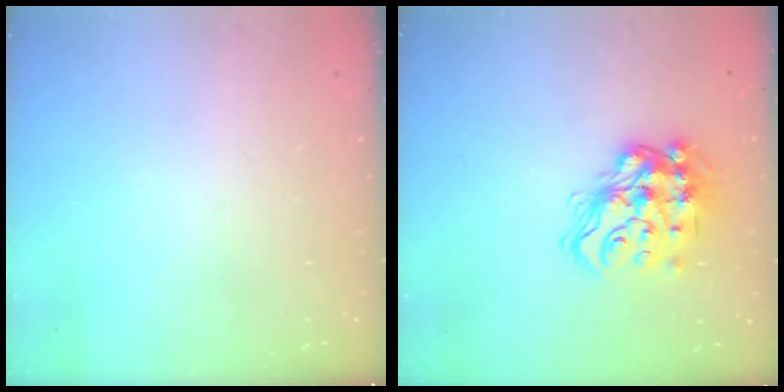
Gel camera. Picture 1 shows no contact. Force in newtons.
{"total": 17.0, "press": 17.0, "slide": 0.9}